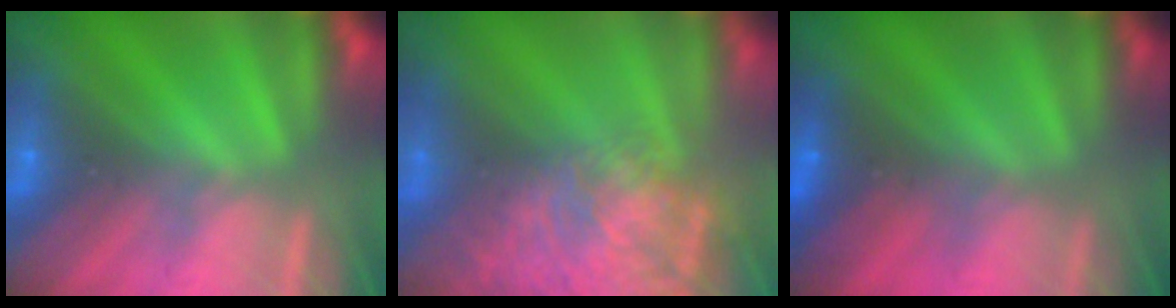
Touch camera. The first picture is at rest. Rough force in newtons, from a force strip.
{"total": 10.8}
{"total": 1.6}